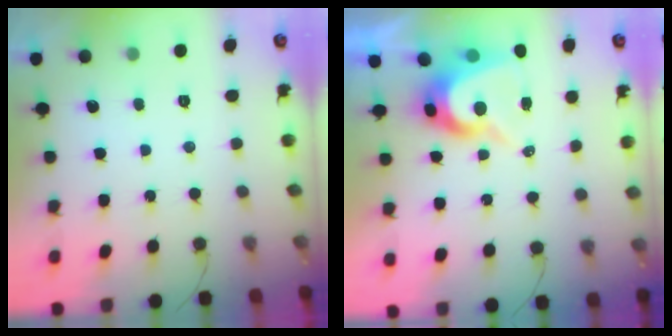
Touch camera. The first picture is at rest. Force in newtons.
{"total": 8.8, "press": 8.8, "slide": 0.9}